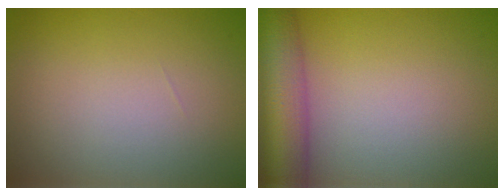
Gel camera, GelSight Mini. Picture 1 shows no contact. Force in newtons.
{"total": 8.5, "press": 8.5, "slide": 0.5}